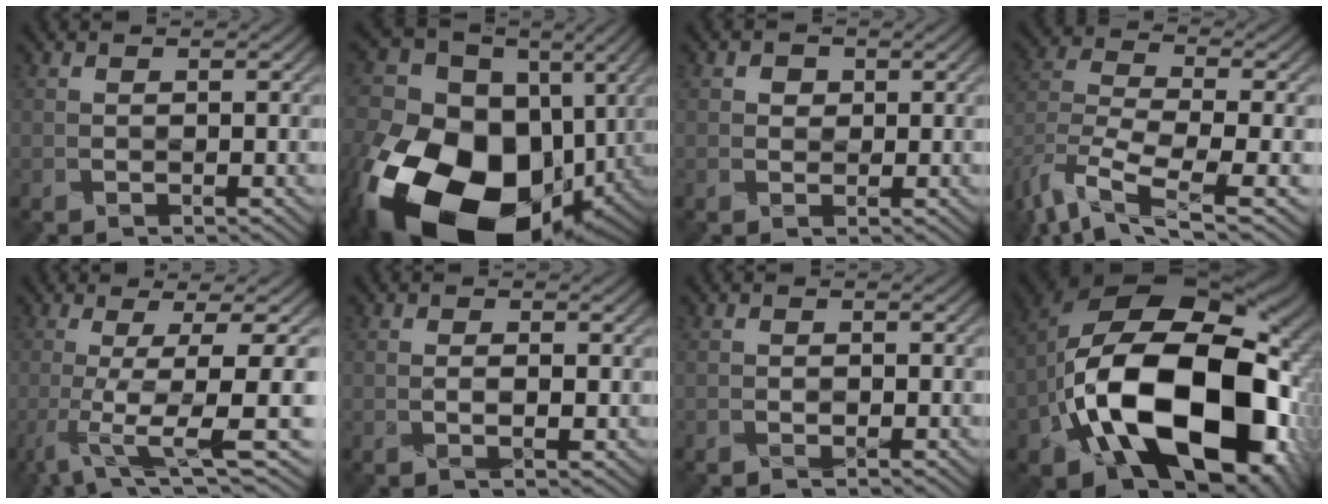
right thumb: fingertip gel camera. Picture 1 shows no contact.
{"total": 22.5, "force": [-6.6, 15.9, 14.5], "torque": [-0.347, -0.047, -0.095]}
{"total": 1.9, "force": [0.5, 1.8, 0.4], "torque": [-0.003, 0.002, 0.008]}
{"total": 11.2, "force": [-7.1, 4.2, 7.6], "torque": [-0.186, -0.020, -0.129]}
{"total": 9.5, "force": [-1.4, 1.6, 9.3], "torque": [-0.153, 0.004, -0.013]}
{"total": 1.2, "force": [-0.1, 0.5, 1.1], "torque": [-0.021, -0.002, 0.001]}
{"total": 0.5, "force": [-0.4, 0.2, 0.3], "torque": [-0.007, -0.001, -0.006]}
{"total": 22.1, "force": [-5.5, 13.5, 16.5], "torque": [-0.342, -0.048, -0.067]}